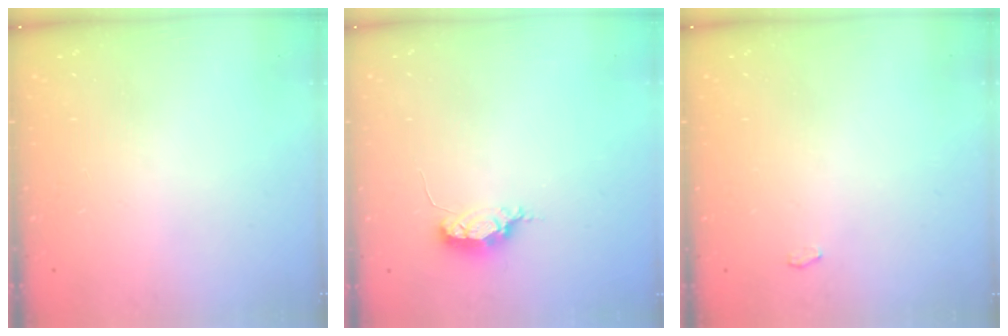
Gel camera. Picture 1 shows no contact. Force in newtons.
{"total": 4.3, "press": 4.2, "slide": 0.9}
{"total": 3.6, "press": 3.3, "slide": 1.5}